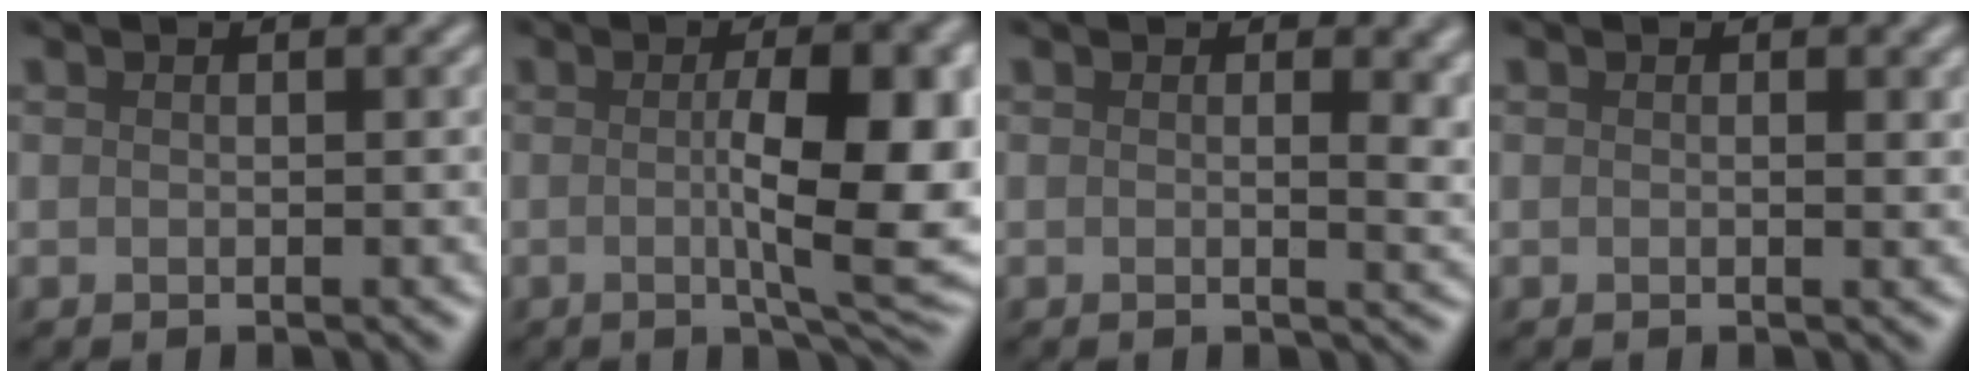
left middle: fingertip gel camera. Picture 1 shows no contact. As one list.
[{"total": 10.3, "force": [-0.1, 2.6, 10.0], "torque": [-0.133, -0.007, 0.002]}, {"total": 3.4, "force": [0.5, 1.2, 3.1], "torque": [-0.030, -0.003, 0.008]}, {"total": 0.6, "force": [0.1, 0.1, 0.6], "torque": [-0.008, -0.002, -0.001]}]